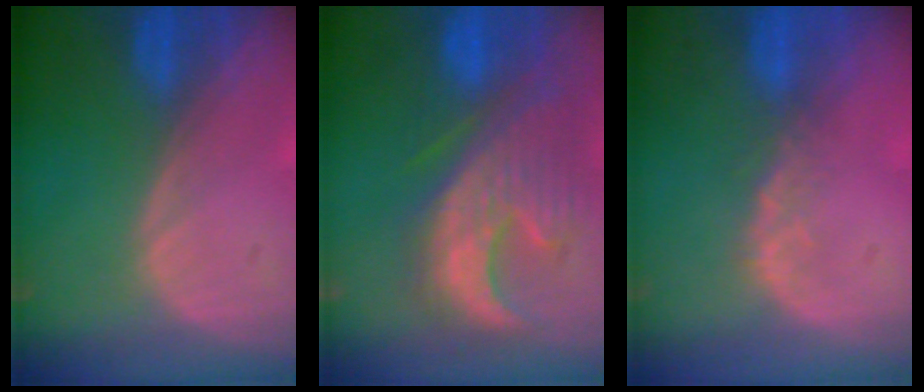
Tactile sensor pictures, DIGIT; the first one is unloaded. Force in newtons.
{"total": 12.2, "press": 11.2, "slide": 4.9}
{"total": 2.6, "press": 2.1, "slide": 1.5}